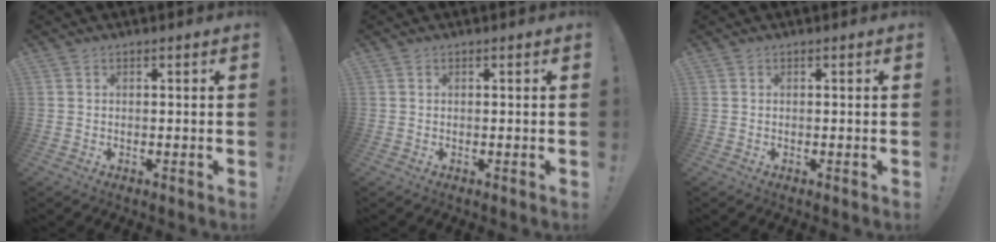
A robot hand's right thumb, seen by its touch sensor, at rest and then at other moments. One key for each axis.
{"total": 0.0}
{"total": 0.0}